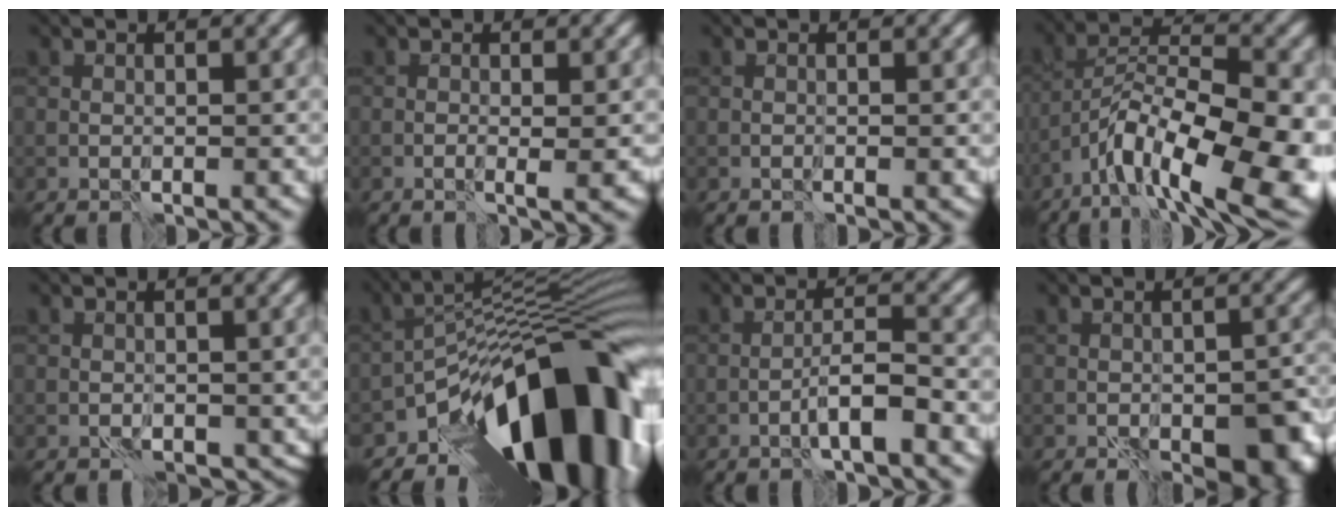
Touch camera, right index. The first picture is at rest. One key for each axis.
{"total": 1.2, "fx": -0.1, "fy": 0.1, "fz": 1.2, "tx": -0.022, "ty": -0.002, "tz": -0.005}
{"total": 0.0}
{"total": 11.9, "fx": -5.8, "fy": 4.7, "fz": 9.3, "tx": -0.156, "ty": 0.001, "tz": -0.100}
{"total": 2.5, "fx": -1.0, "fy": 1.6, "fz": 1.6, "tx": -0.017, "ty": -0.006, "tz": -0.009}
{"total": 15.4, "fx": -8.8, "fy": 6.3, "fz": 10.9, "tx": -0.125, "ty": 0.017, "tz": -0.155}
{"total": 2.7, "fx": -1.4, "fy": 0.3, "fz": 2.3, "tx": -0.039, "ty": 0.013, "tz": -0.030}
{"total": 6.7, "fx": -2.8, "fy": 3.2, "fz": 5.2, "tx": -0.059, "ty": -0.006, "tz": -0.027}